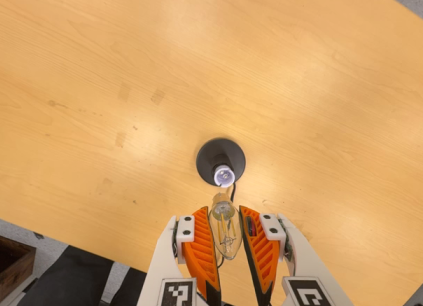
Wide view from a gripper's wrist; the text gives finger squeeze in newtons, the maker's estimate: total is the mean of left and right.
{"total": 13.9, "left": 15.7, "right": 12.2}